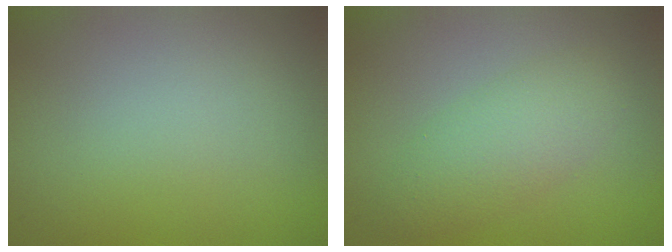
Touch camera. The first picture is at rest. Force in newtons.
{"total": 2.3, "press": 2.3, "slide": 0.2}